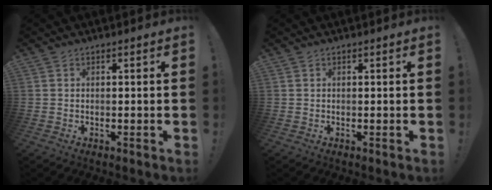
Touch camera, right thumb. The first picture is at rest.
{"total": 0.0}